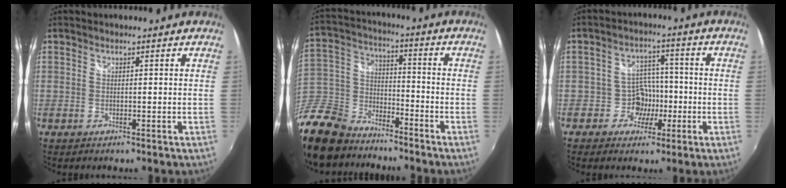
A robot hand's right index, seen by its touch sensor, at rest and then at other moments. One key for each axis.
{"total": 21.5, "fx": -15.7, "fy": 11.4, "fz": 9.3, "tx": -0.266, "ty": 0.006, "tz": -0.281}
{"total": 5.6, "fx": -2.2, "fy": 5.0, "fz": 1.1, "tx": -0.015, "ty": 0.023, "tz": -0.032}